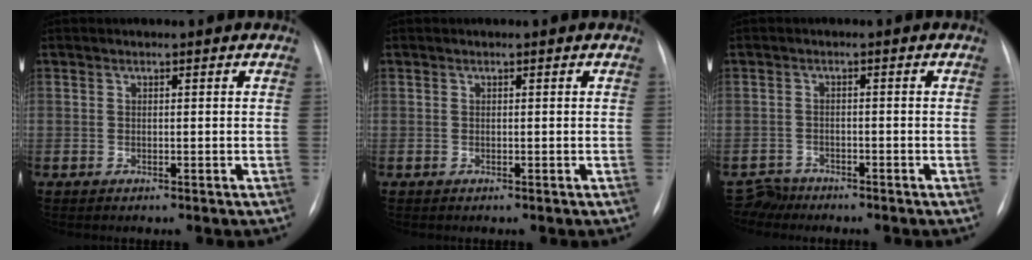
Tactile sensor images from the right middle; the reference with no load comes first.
{"total": 0.0}
{"total": 2.4, "force": [-2.0, 0.6, -1.1], "torque": [0.020, -0.004, -0.038]}